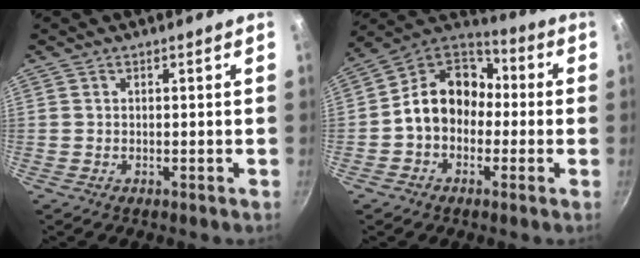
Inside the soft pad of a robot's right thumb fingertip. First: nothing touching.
{"total": 13.6, "force": [-1.1, 10.9, 8.1], "torque": [-0.091, 0.050, -0.042]}